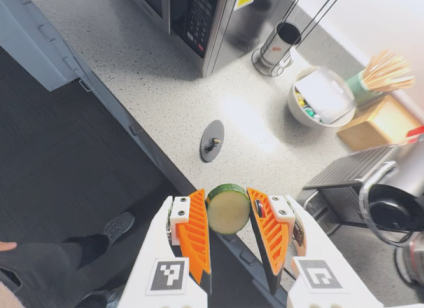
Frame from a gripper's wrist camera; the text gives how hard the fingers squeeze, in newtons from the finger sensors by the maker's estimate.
{"total": 10.1, "left": 10.6, "right": 9.6}